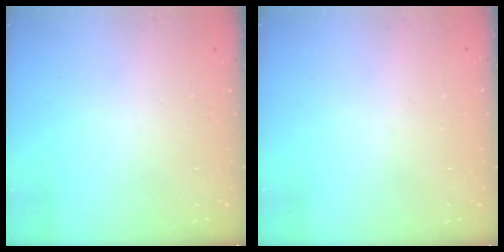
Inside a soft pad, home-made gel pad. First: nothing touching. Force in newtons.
{"total": 1.4, "press": 1.4, "slide": 0.1}